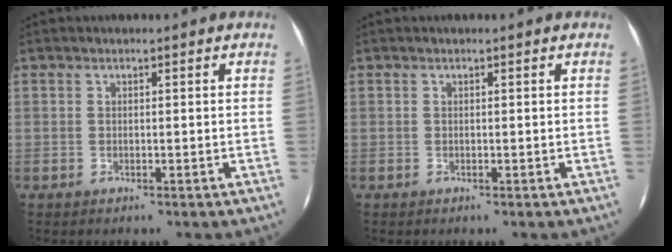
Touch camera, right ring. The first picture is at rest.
{"total": 0.0}